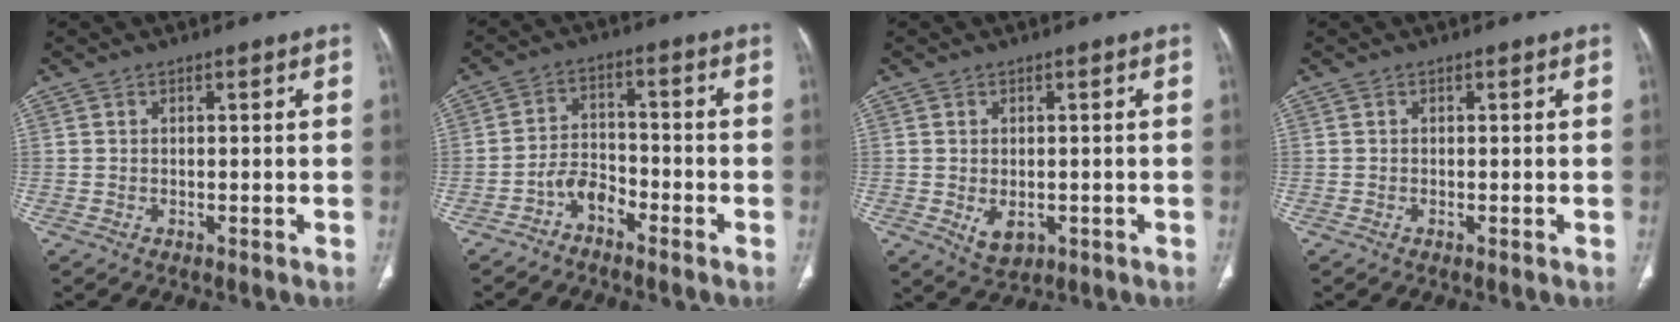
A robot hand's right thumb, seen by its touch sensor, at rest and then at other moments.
{"total": 4.8, "force": [-3.3, 2.5, 2.4], "torque": [-0.035, 0.033, -0.068]}
{"total": 4.1, "force": [-0.9, 2.8, 2.9], "torque": [-0.040, -0.004, 0.000]}
{"total": 0.0}